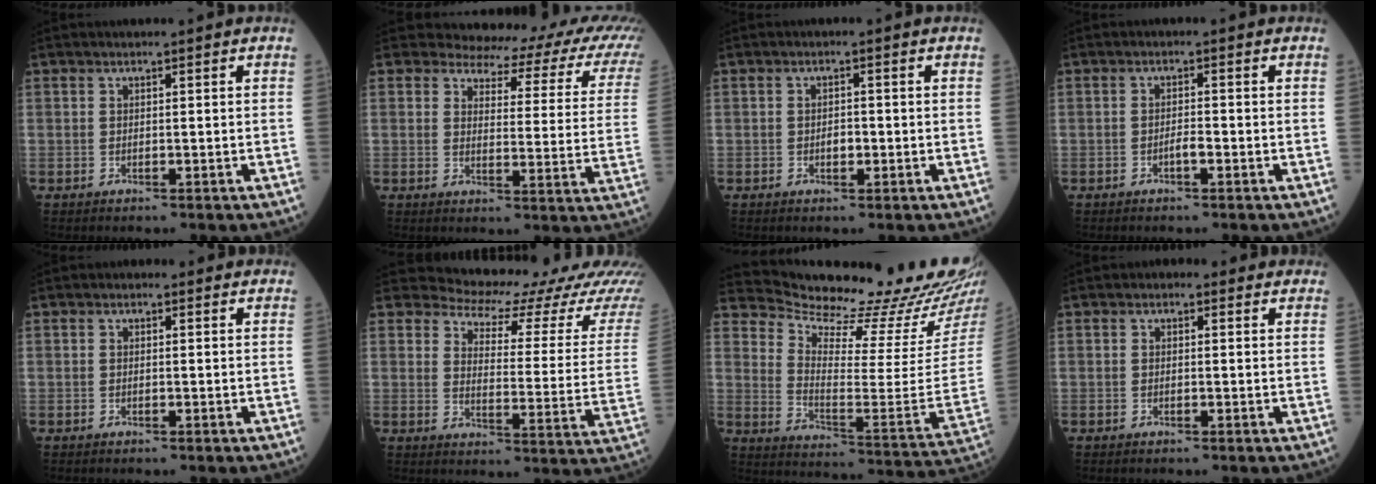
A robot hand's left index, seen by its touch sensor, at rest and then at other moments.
{"total": 15.3, "force": [13.3, 5.1, 5.5], "torque": [-0.036, -0.040, 0.116]}
{"total": 1.7, "force": [-0.5, 0.9, 1.4], "torque": [-0.022, 0.003, -0.008]}
{"total": 1.5, "force": [-0.8, 0.3, 1.3], "torque": [-0.022, 0.002, -0.015]}
{"total": 1.0, "force": [0.4, 0.8, 0.3], "torque": [-0.004, 0.006, -0.001]}
{"total": 16.1, "force": [15.6, 3.3, 2.4], "torque": [-0.015, -0.086, 0.157]}
{"total": 23.9, "force": [23.0, 1.1, 6.3], "torque": [-0.116, -0.123, 0.295]}
{"total": 2.1, "force": [1.1, 1.5, 0.9], "torque": [-0.010, 0.017, 0.007]}